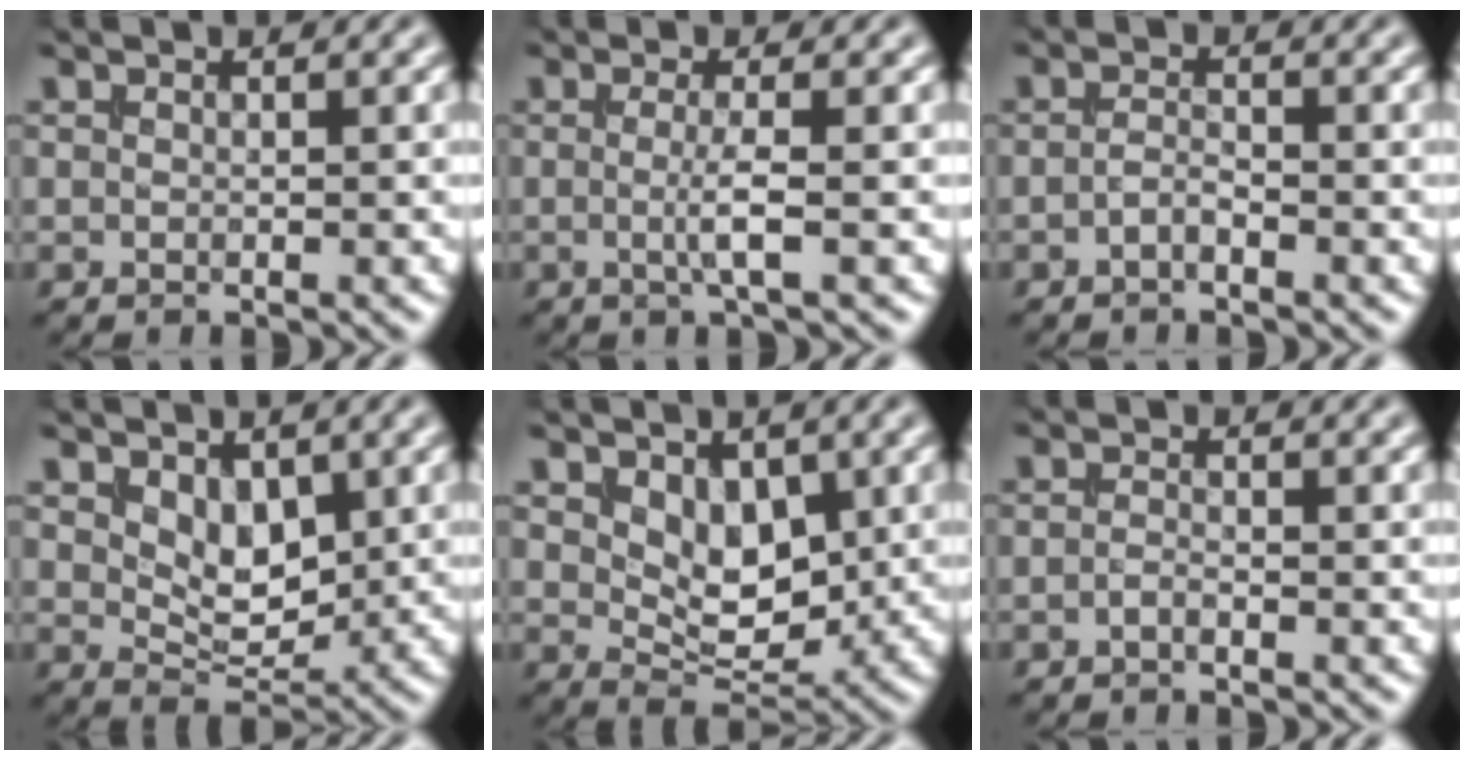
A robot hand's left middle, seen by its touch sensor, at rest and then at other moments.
{"total": 2.3, "force": [-0.2, 0.3, 2.2], "torque": [-0.044, -0.008, -0.008]}
{"total": 1.2, "force": [-0.6, 0.4, 0.9], "torque": [-0.020, 0.003, -0.015]}
{"total": 3.6, "force": [1.3, 2.2, 2.5], "torque": [-0.046, -0.013, 0.025]}
{"total": 4.4, "force": [1.4, 2.8, 3.2], "torque": [-0.054, -0.015, 0.026]}
{"total": 0.8, "force": [-0.5, 0.2, 0.6], "torque": [-0.013, 0.000, -0.011]}